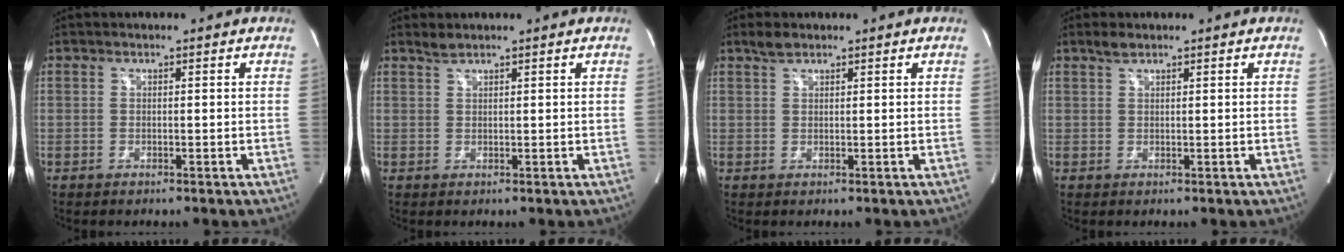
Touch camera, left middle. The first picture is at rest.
{"total": 1.2, "force": [1.1, -0.1, 0.4], "torque": [-0.011, 0.003, 0.028]}
{"total": 1.8, "force": [1.5, 0.6, 0.8], "torque": [-0.022, 0.007, 0.032]}
{"total": 1.4, "force": [1.2, 0.3, 0.7], "torque": [-0.021, 0.004, 0.029]}